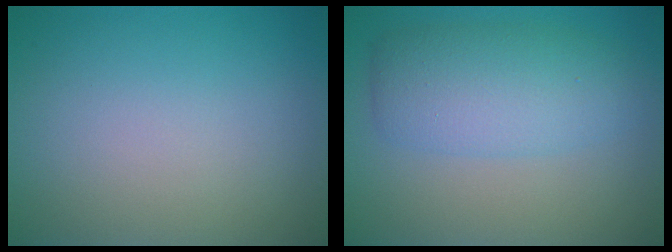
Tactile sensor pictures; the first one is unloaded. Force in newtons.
{"total": 5.0, "press": 5.0, "slide": 0.2}